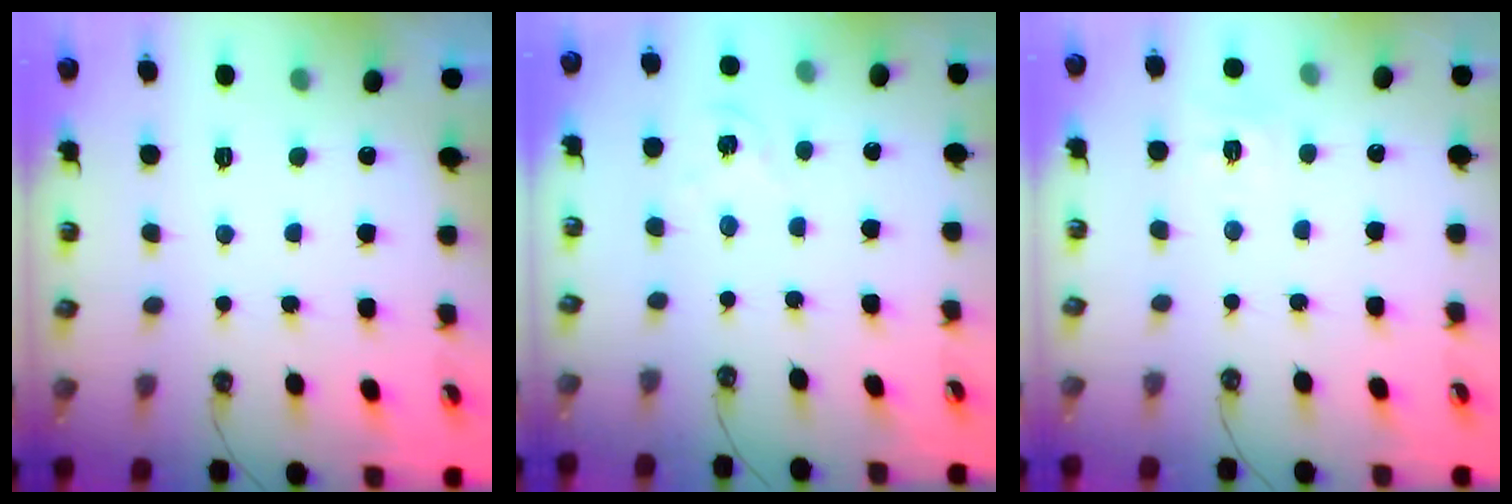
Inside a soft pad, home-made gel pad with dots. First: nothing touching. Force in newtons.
{"total": 2.2, "press": 2.2, "slide": 0.3}
{"total": 5.6, "press": 5.6, "slide": 0.5}